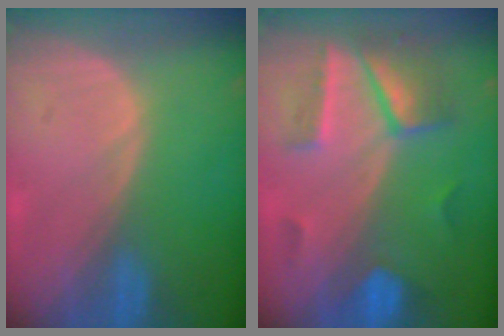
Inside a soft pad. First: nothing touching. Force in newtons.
{"total": 6.8, "press": 6.8, "slide": 0.2}